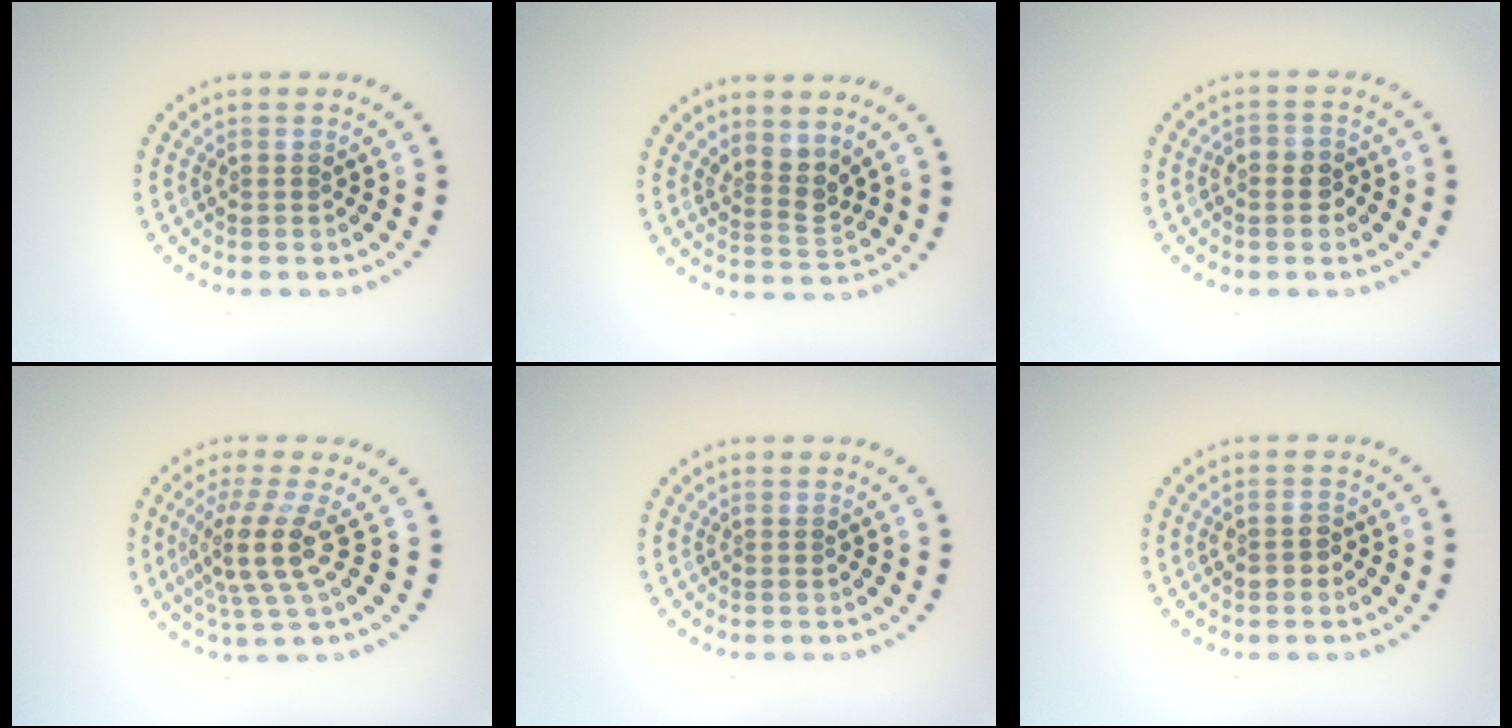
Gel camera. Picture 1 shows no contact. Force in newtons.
{"total": 2.5, "press": 1.8, "slide": 1.7}
{"total": 2.0, "press": 1.9, "slide": 0.5}
{"total": 4.1, "press": 2.9, "slide": 2.9}
{"total": 0.0}
{"total": 1.4, "press": 1.4, "slide": 0.3}